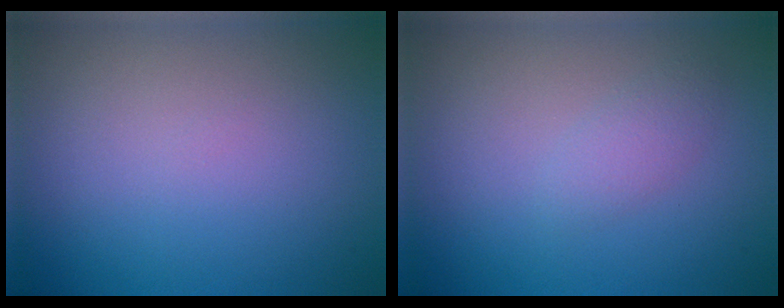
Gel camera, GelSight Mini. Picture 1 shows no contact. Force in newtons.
{"total": 1.4, "press": 1.4, "slide": 0.1}